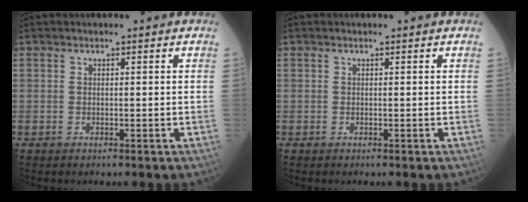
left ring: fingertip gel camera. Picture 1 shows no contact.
{"total": 0.0}